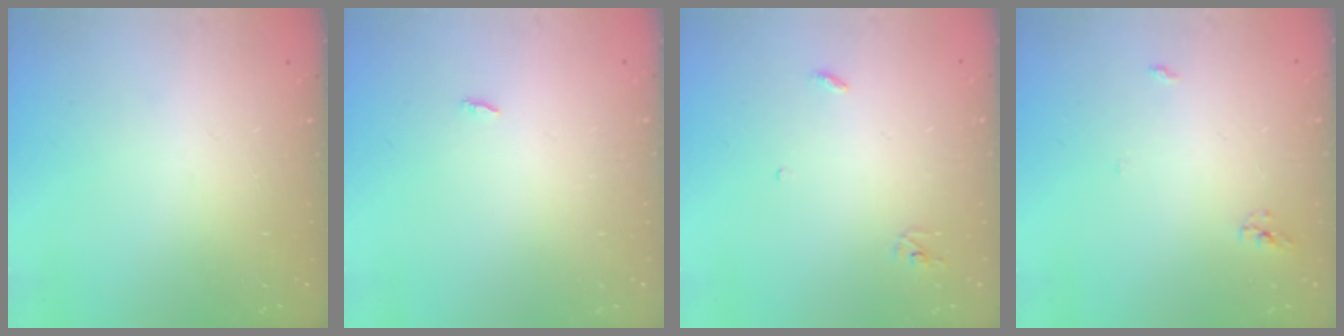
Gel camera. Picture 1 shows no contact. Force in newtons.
{"total": 1.8, "press": 1.8, "slide": 0.2}
{"total": 3.0, "press": 2.9, "slide": 0.2}
{"total": 3.3, "press": 3.3, "slide": 0.2}